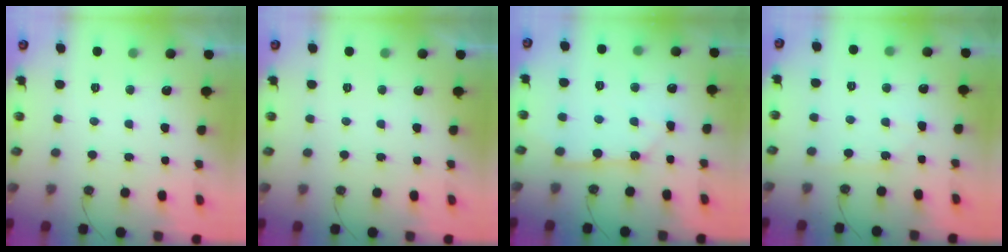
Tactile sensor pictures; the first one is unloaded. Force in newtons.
{"total": 0.0}
{"total": 3.9, "press": 3.8, "slide": 0.3}
{"total": 3.7, "press": 3.7, "slide": 0.5}